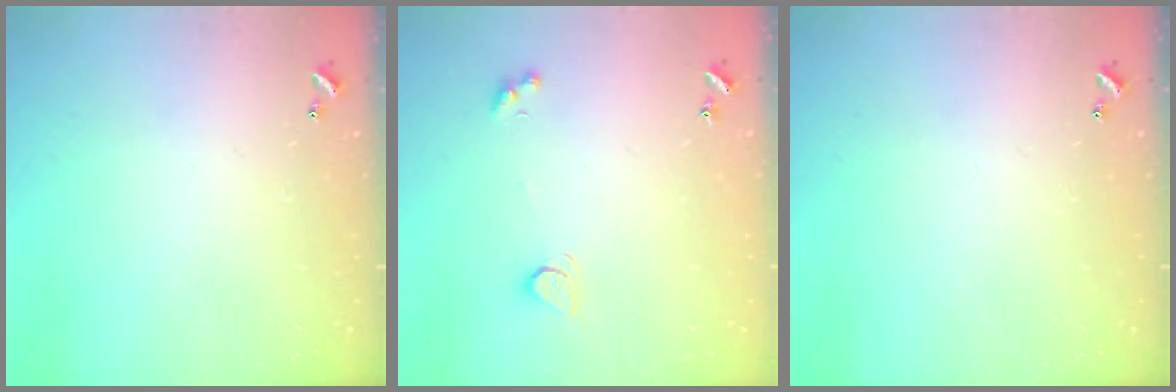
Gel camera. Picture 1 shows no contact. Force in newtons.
{"total": 2.6, "press": 2.6, "slide": 0.5}
{"total": 0.0}